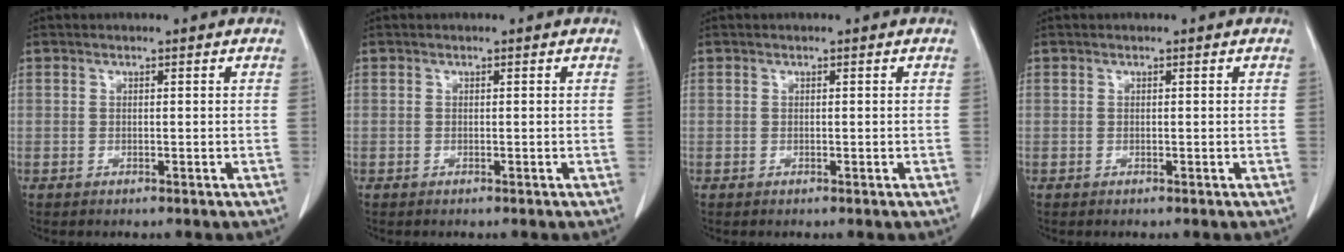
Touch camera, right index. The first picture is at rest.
{"total": 0.0}
{"total": 0.0}
{"total": 0.0}